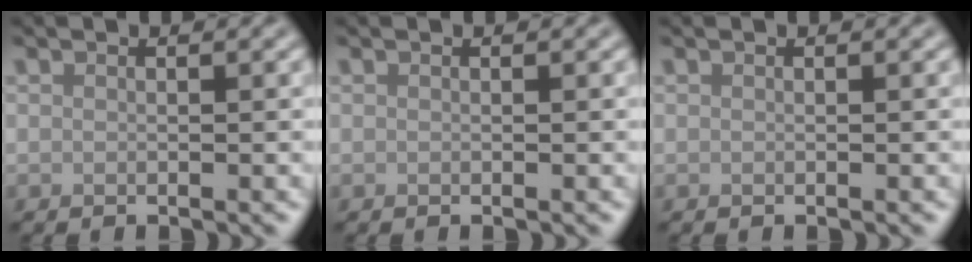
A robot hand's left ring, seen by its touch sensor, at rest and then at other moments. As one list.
[{"total": 0.0}, {"total": 0.0}]